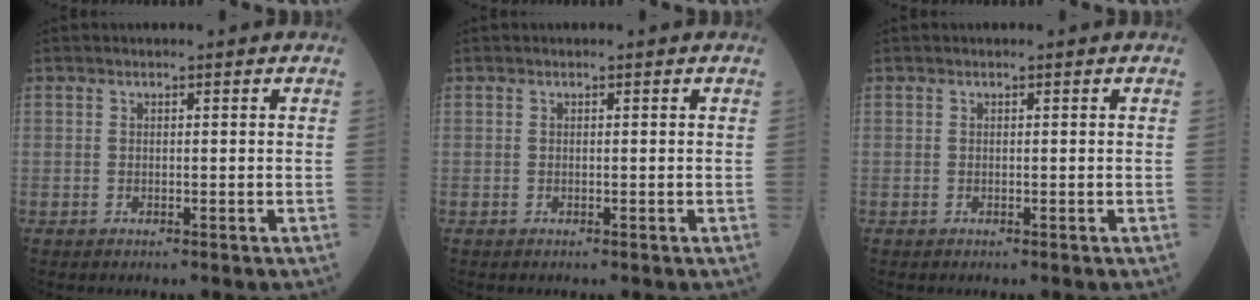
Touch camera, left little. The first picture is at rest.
{"total": 0.0}
{"total": 0.0}